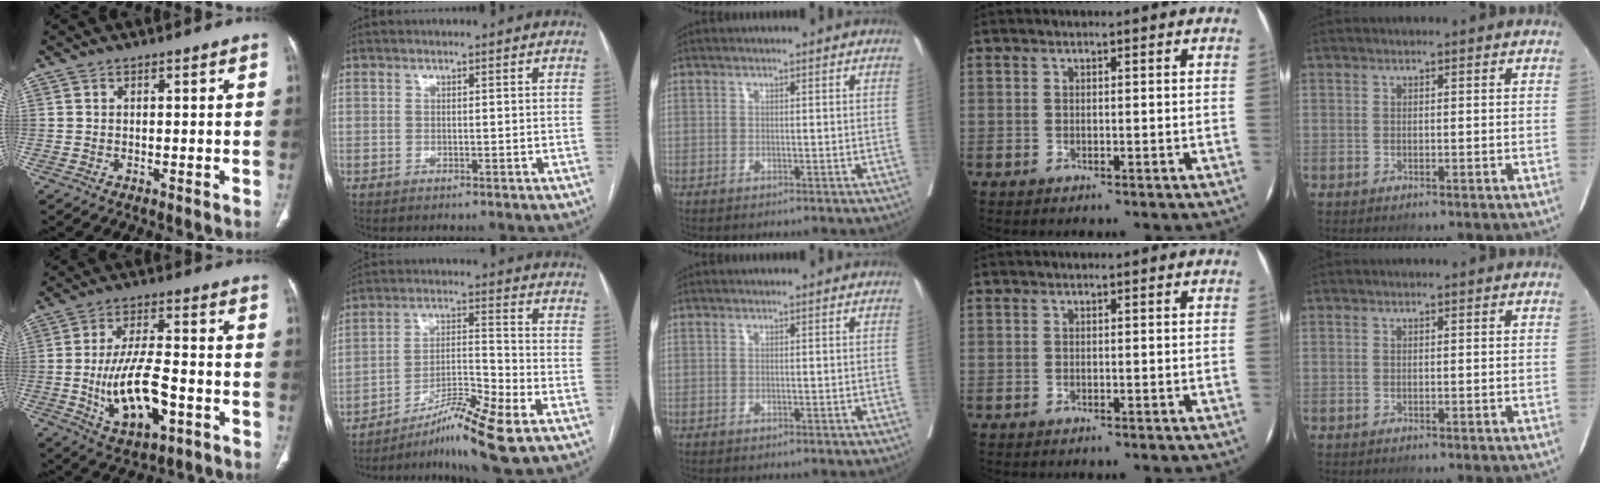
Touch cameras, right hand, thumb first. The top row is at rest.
{"thumb": {"total": 14.2, "force": [-3.8, 6.3, 12.2], "torque": [-0.213, 0.016, -0.059]}, "index": {"total": 12.2, "force": [-7.9, -0.1, 9.4], "torque": [-0.169, -0.014, -0.130]}}